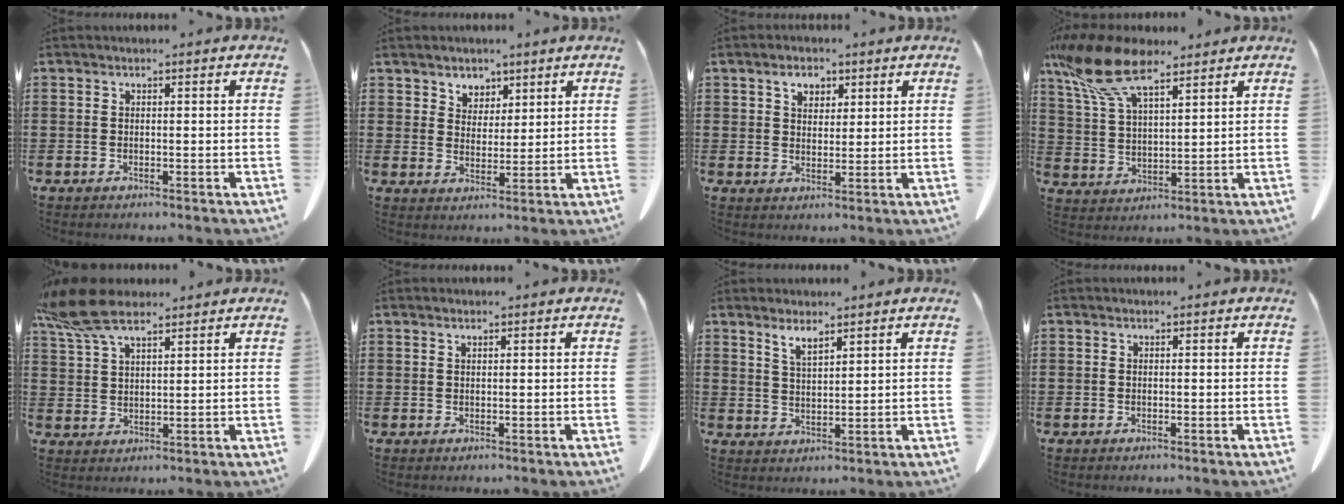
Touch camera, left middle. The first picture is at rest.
{"total": 4.2, "force": [3.3, 2.6, 0.0], "torque": [-0.018, 0.001, 0.062]}
{"total": 3.6, "force": [2.2, 2.4, 1.6], "torque": [-0.033, 0.008, 0.036]}
{"total": 11.9, "force": [8.2, 4.1, 7.6], "torque": [-0.181, -0.017, 0.148]}
{"total": 9.2, "force": [6.5, 3.2, 5.6], "torque": [-0.137, -0.007, 0.120]}
{"total": 0.6, "force": [0.5, 0.1, 0.4], "torque": [-0.010, 0.001, 0.009]}
{"total": 3.0, "force": [2.5, 0.6, 1.5], "torque": [-0.035, 0.001, 0.045]}
{"total": 0.0}